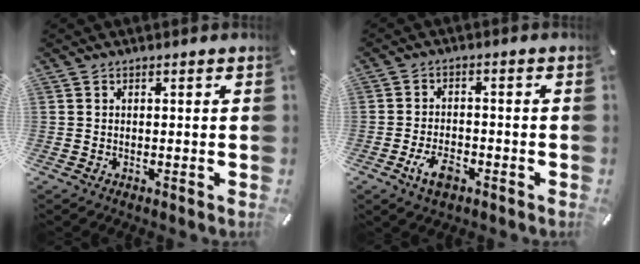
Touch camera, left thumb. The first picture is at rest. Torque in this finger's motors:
{"motor_torque": [0.03, 0.45, 0.15, -0.02, 0.06]}